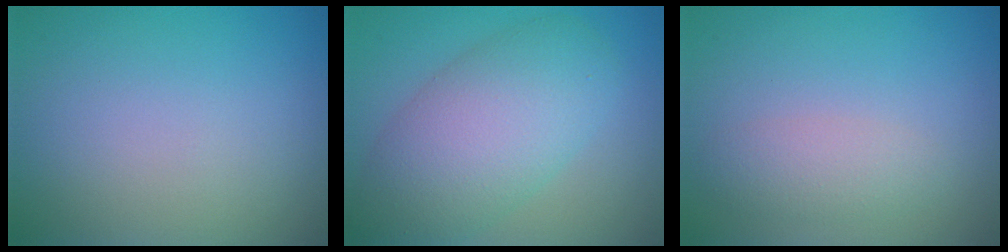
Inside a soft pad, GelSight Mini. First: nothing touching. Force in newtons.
{"total": 8.2, "press": 8.2, "slide": 0.3}
{"total": 2.1, "press": 2.1, "slide": 0.1}